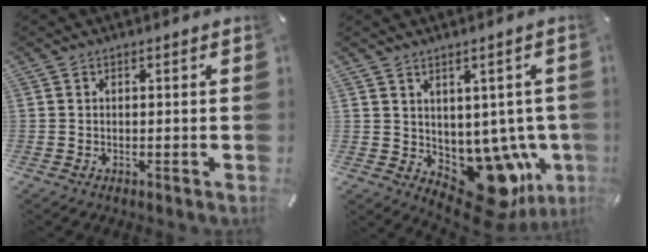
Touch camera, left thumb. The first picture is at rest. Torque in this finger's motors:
{"motor_torque": [0.53, 2.31, 0.11, 0.03, 0.04]}